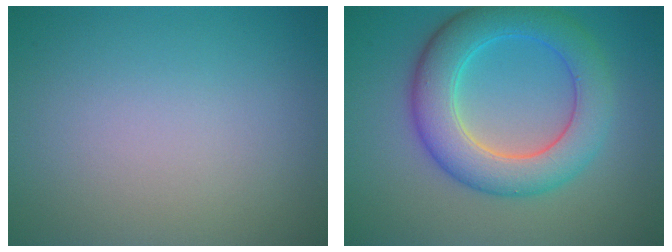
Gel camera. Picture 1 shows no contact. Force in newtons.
{"total": 7.1, "press": 7.1, "slide": 0.1}